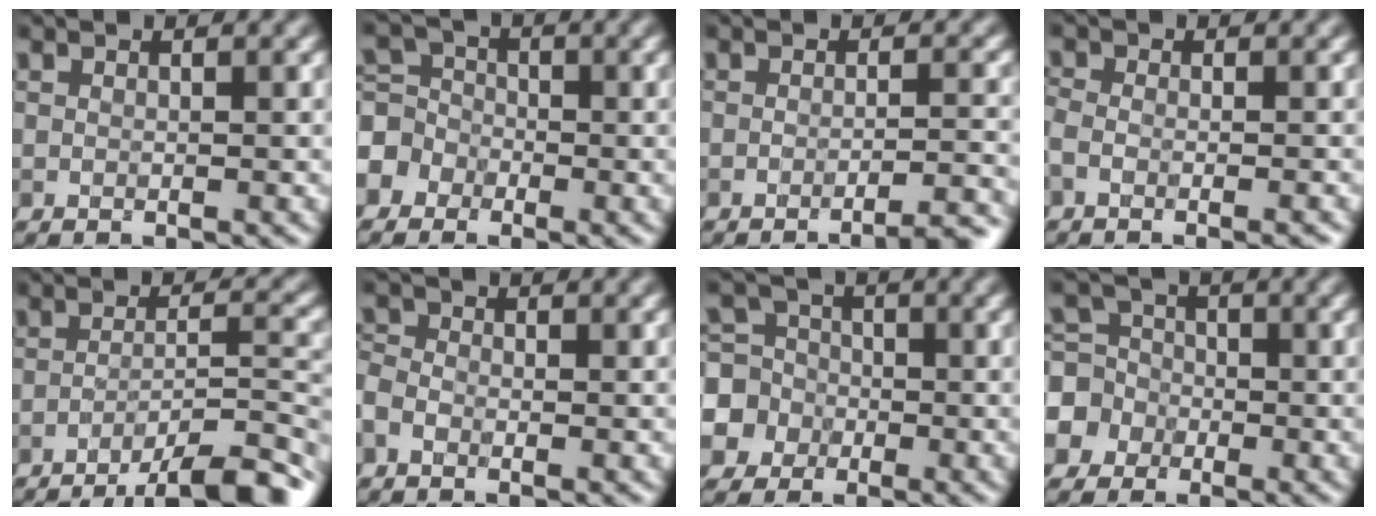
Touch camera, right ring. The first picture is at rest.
{"total": 3.9, "force": [-2.0, 3.2, 1.0], "torque": [-0.005, 0.011, -0.046]}
{"total": 4.2, "force": [-3.0, 0.7, 2.8], "torque": [-0.031, 0.012, -0.044]}
{"total": 3.4, "force": [-1.9, 1.4, 2.5], "torque": [-0.025, 0.003, -0.030]}
{"total": 9.1, "force": [-6.6, 1.8, 6.1], "torque": [-0.078, 0.010, -0.099]}
{"total": 1.7, "force": [-1.0, 1.0, 0.9], "torque": [-0.026, -0.001, -0.030]}
{"total": 7.4, "force": [-2.3, 6.8, 1.7], "torque": [-0.045, 0.004, -0.071]}
{"total": 5.3, "force": [-2.1, 4.7, 1.1], "torque": [-0.012, 0.008, -0.060]}